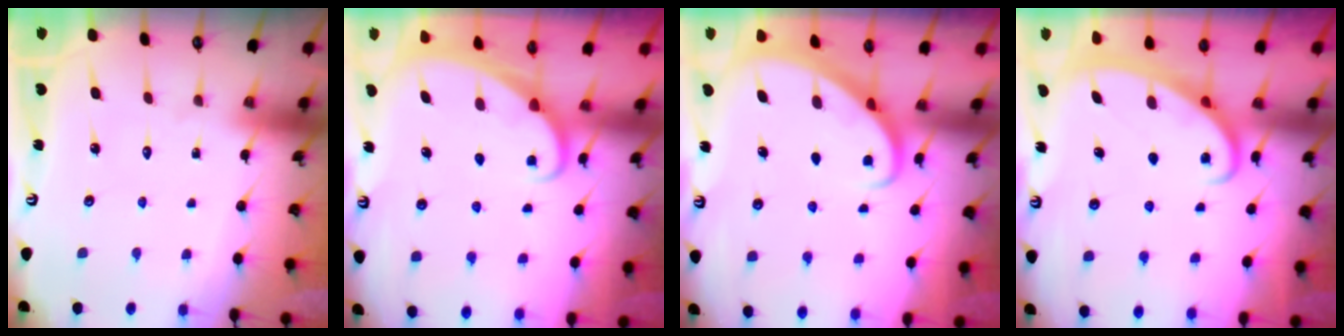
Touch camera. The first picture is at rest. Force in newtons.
{"total": 1.8, "press": 1.8, "slide": 0.1}
{"total": 2.8, "press": 2.8, "slide": 0.2}
{"total": 2.6, "press": 2.5, "slide": 0.4}